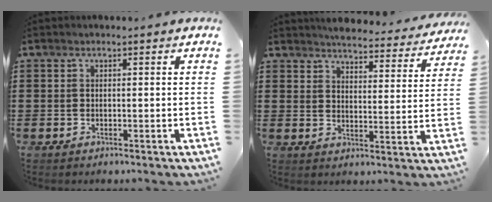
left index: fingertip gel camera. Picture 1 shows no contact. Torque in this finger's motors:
{"motor_torque": [0.73, -1.41, 0.50, 0.04]}